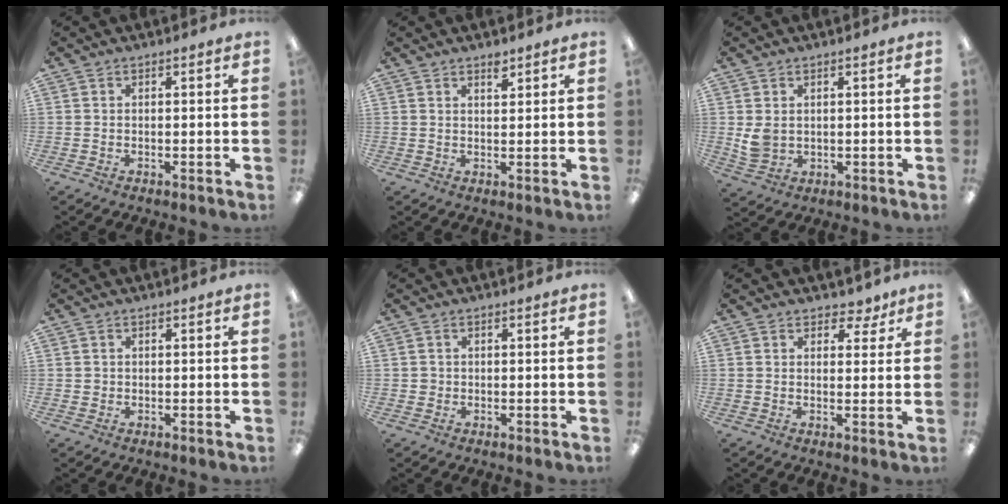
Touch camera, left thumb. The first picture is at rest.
{"total": 2.7, "force": [2.1, 0.9, 1.4], "torque": [-0.015, -0.009, 0.034]}
{"total": 4.6, "force": [1.3, 3.5, 2.6], "torque": [-0.049, 0.000, 0.026]}
{"total": 0.8, "force": [0.3, 0.7, 0.1], "torque": [-0.003, 0.005, 0.004]}
{"total": 1.2, "force": [0.0, 1.2, 0.1], "torque": [-0.002, 0.006, -0.002]}
{"total": 4.2, "force": [2.7, 2.7, 1.8], "torque": [-0.008, -0.011, 0.045]}